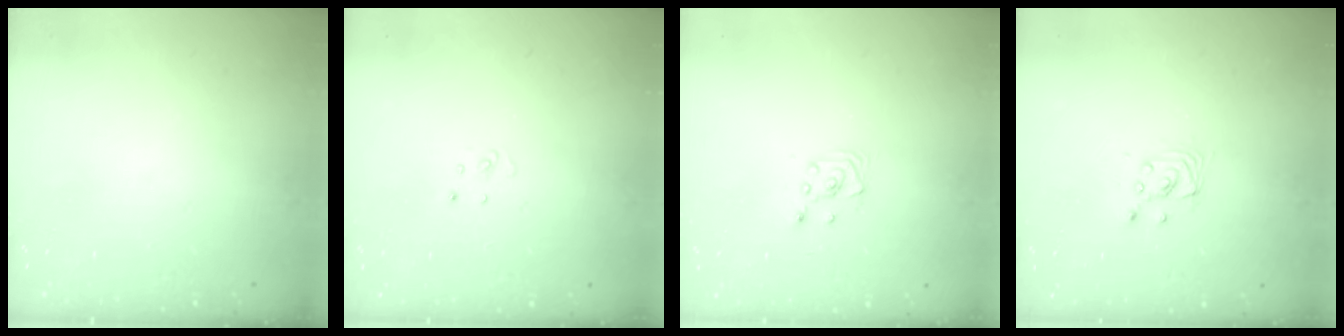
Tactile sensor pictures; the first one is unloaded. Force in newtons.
{"total": 3.1, "press": 3.1, "slide": 0.2}
{"total": 2.2, "press": 2.2, "slide": 0.3}
{"total": 2.8, "press": 2.8, "slide": 0.2}